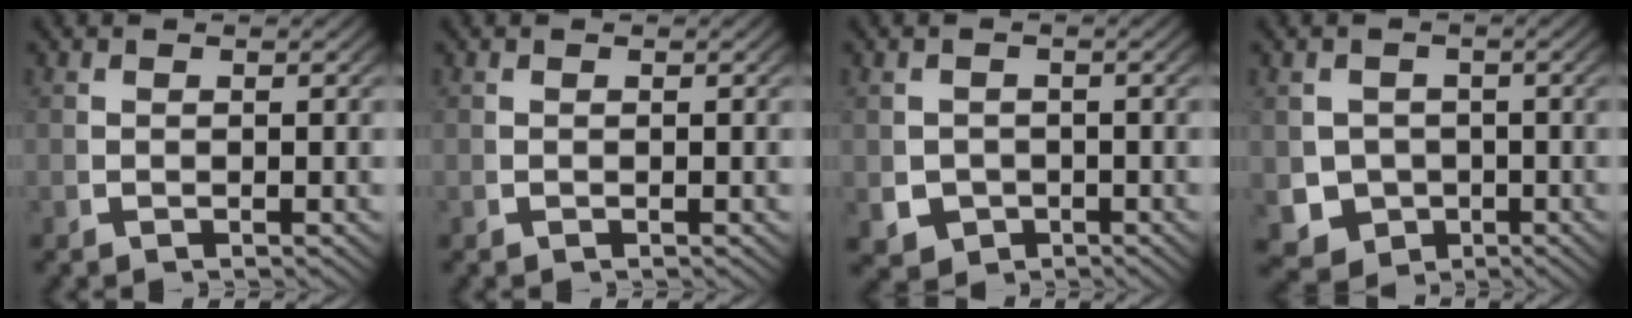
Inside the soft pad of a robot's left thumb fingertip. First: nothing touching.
{"total": 0.0}
{"total": 5.0, "force": [-1.7, 4.3, 1.9], "torque": [-0.045, -0.032, -0.015]}
{"total": 8.8, "force": [-3.0, 7.7, 3.1], "torque": [-0.069, -0.052, -0.032]}